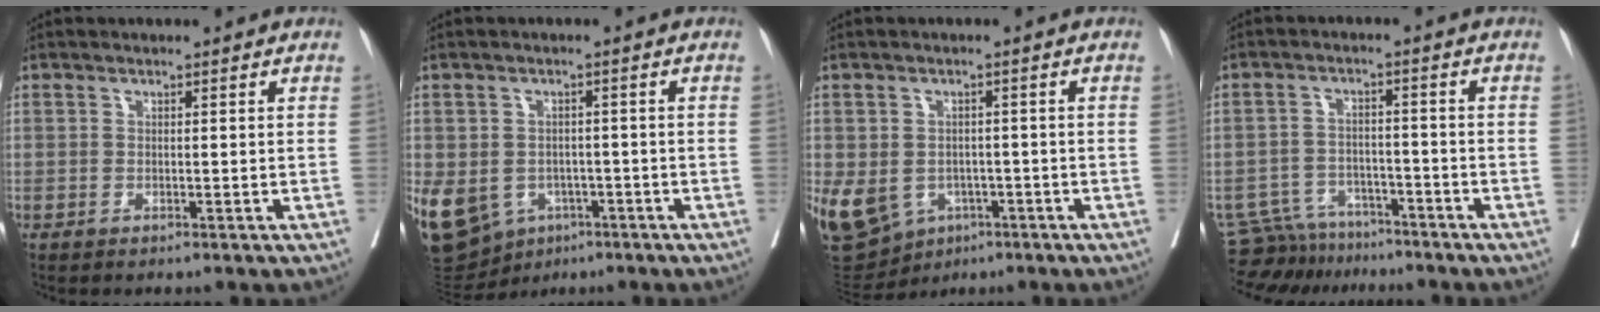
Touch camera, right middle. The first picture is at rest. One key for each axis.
{"total": 21.4, "fx": -8.4, "fy": 17.3, "fz": 9.5, "tx": -0.300, "ty": -0.008, "tz": -0.110}
{"total": 15.8, "fx": -5.7, "fy": 12.9, "fz": 7.1, "tx": -0.191, "ty": 0.006, "tz": -0.070}
{"total": 8.5, "fx": -8.0, "fy": 2.9, "fz": 0.2, "tx": -0.001, "ty": 0.010, "tz": -0.127}